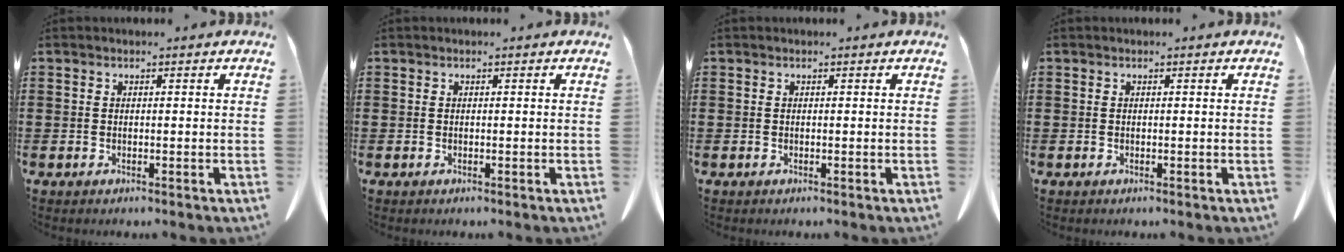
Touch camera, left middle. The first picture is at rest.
{"total": 0.0}
{"total": 0.0}
{"total": 0.0}